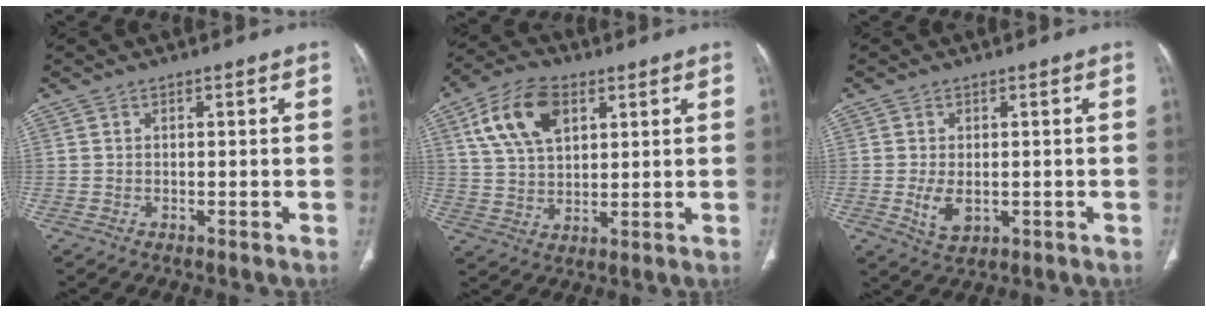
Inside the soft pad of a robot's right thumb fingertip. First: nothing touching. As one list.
[{"total": 12.6, "force": [5.2, 7.4, 8.8], "torque": [-0.154, -0.004, 0.097]}, {"total": 4.5, "force": [-0.7, 2.7, 3.5], "torque": [-0.065, -0.008, -0.003]}]